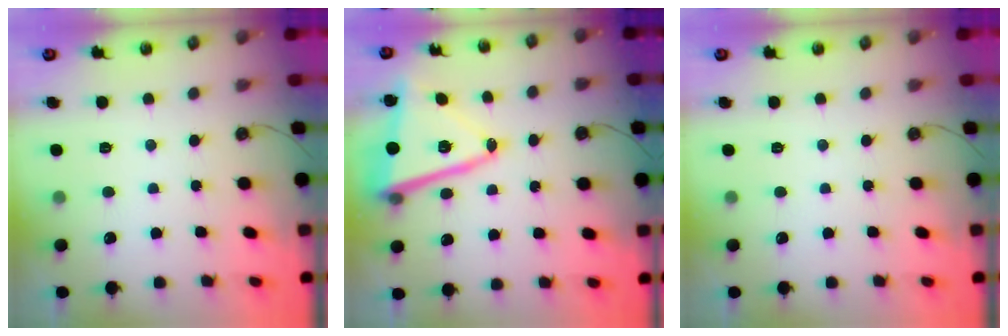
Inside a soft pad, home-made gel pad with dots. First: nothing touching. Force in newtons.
{"total": 14.3, "press": 14.1, "slide": 2.3}
{"total": 0.0}